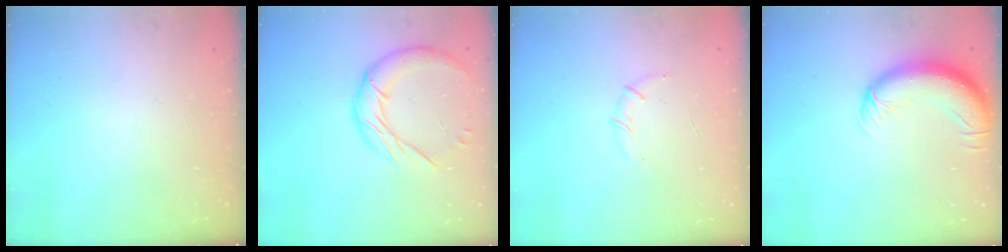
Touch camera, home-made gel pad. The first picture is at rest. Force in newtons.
{"total": 13.2, "press": 13.2, "slide": 1.2}
{"total": 3.8, "press": 3.7, "slide": 0.9}
{"total": 11.3, "press": 11.0, "slide": 2.9}